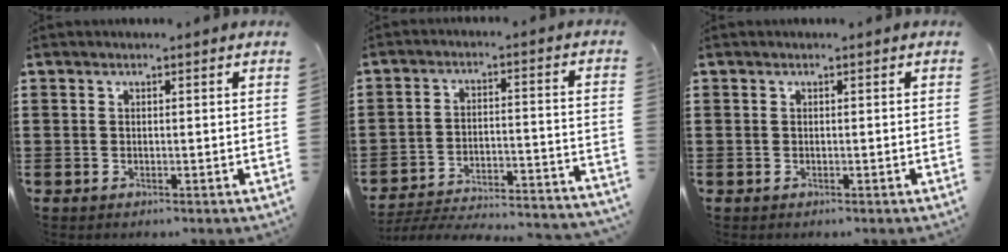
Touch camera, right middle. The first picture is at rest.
{"total": 4.5, "force": [-4.3, 0.1, 1.3], "torque": [-0.032, -0.009, -0.093]}
{"total": 0.0}